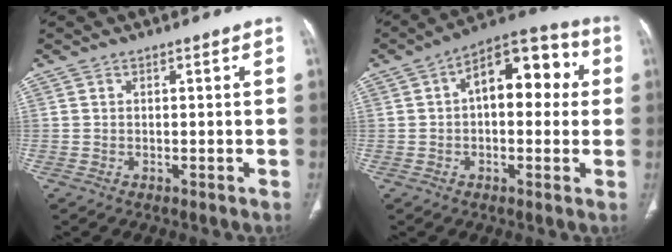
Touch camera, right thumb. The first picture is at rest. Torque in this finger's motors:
{"motor_torque": [0.58, 3.11, 1.64, -0.14, 0.10]}